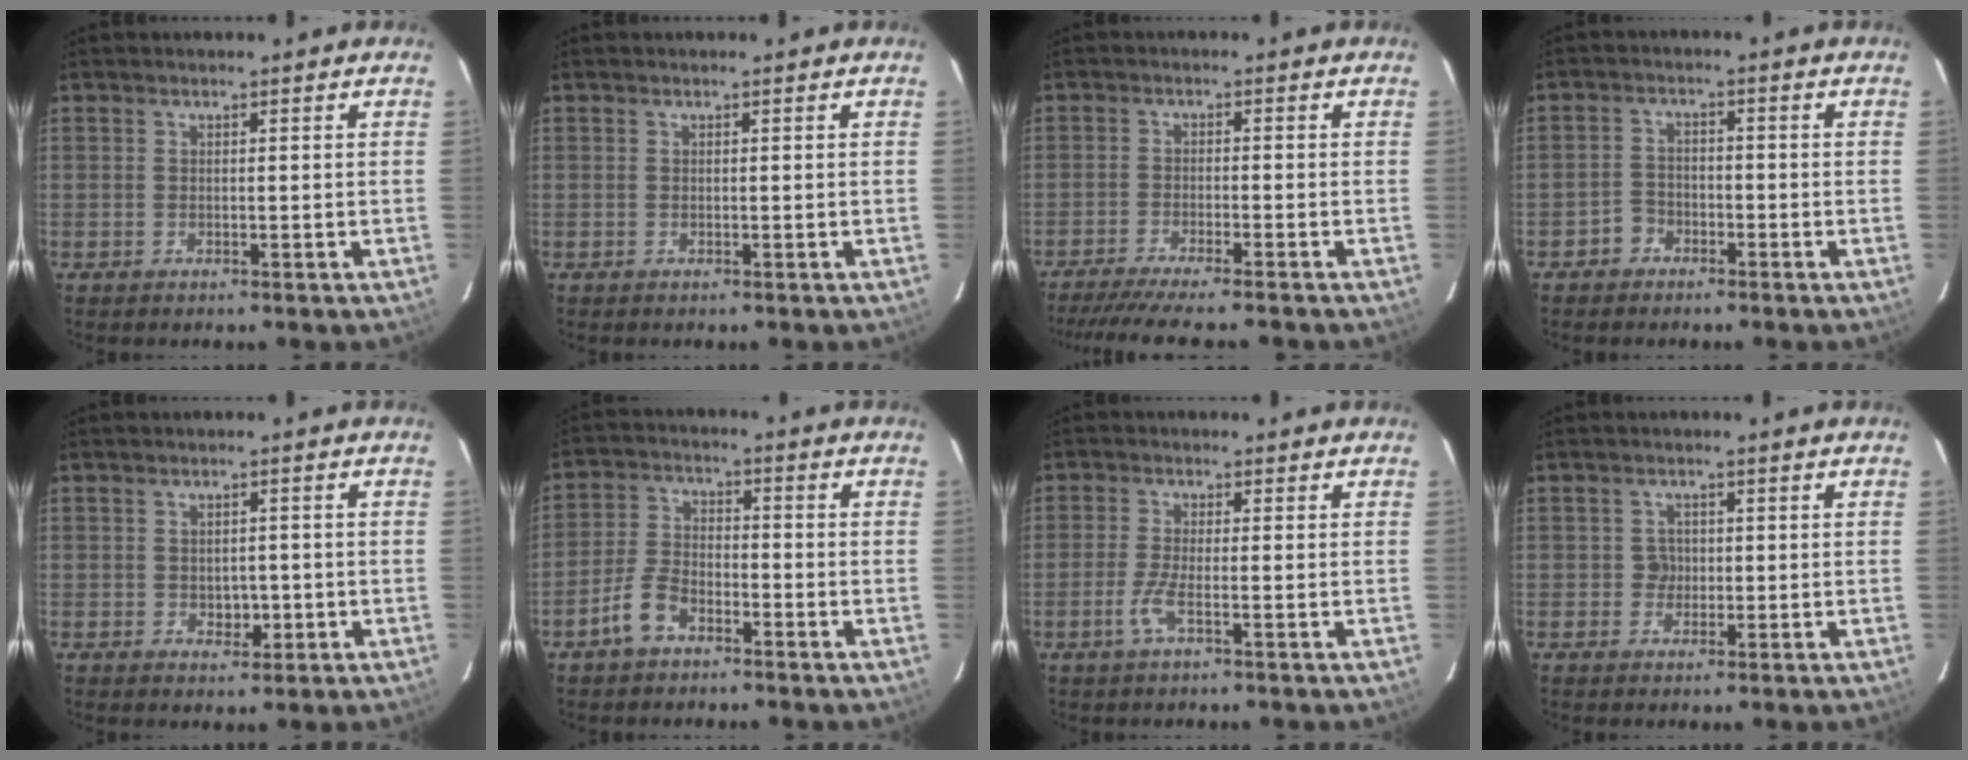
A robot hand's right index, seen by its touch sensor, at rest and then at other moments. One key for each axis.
{"total": 0.0}
{"total": 13.5, "fx": -12.0, "fy": 0.2, "fz": 6.3, "tx": -0.088, "ty": -0.033, "tz": -0.175}
{"total": 2.9, "fx": -1.8, "fy": 2.2, "fz": 0.5, "tx": -0.012, "ty": 0.009, "tz": -0.038}
{"total": 2.7, "fx": -0.7, "fy": 1.9, "fz": 1.8, "tx": -0.020, "ty": 0.004, "tz": -0.005}
{"total": 6.0, "fx": -3.8, "fy": 3.1, "fz": 3.5, "tx": -0.085, "ty": 0.009, "tz": -0.075}
{"total": 3.0, "fx": -1.4, "fy": 0.2, "fz": 2.7, "tx": -0.059, "ty": -0.004, "tz": -0.031}
{"total": 1.8, "fx": -0.2, "fy": 1.7, "fz": 0.6, "tx": -0.005, "ty": 0.005, "tz": -0.004}